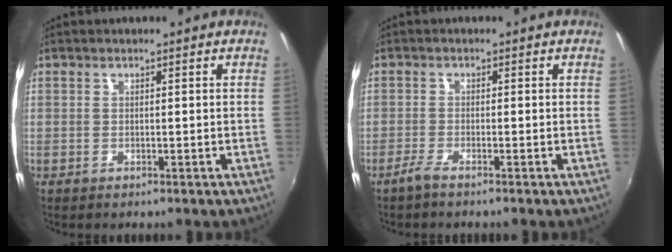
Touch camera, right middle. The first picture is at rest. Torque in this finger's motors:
{"motor_torque": [0.20, -0.40, 0.04, 0.00]}